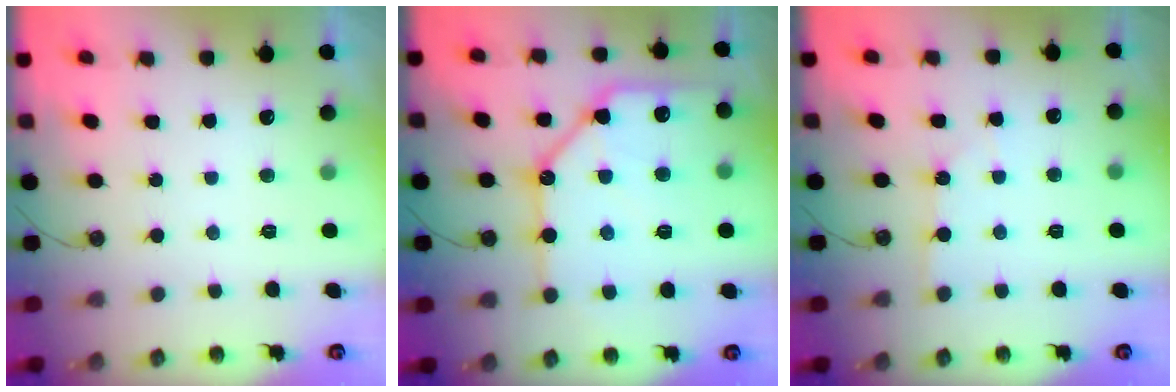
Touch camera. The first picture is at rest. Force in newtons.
{"total": 19.5, "press": 19.4, "slide": 2.2}
{"total": 1.8, "press": 1.7, "slide": 0.3}